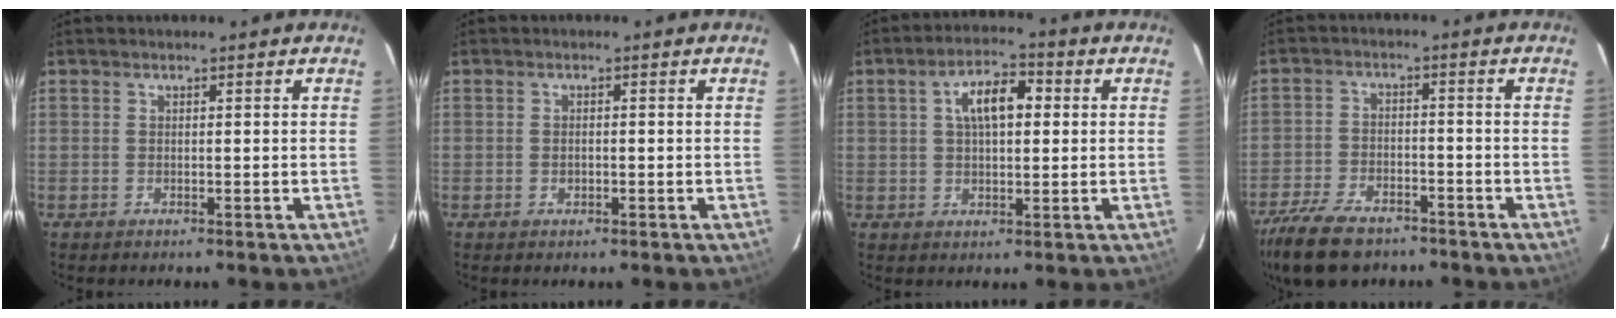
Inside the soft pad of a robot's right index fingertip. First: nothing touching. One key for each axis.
{"total": 1.0, "fx": -0.4, "fy": 0.8, "fz": 0.6, "tx": -0.011, "ty": 0.000, "tz": -0.005}
{"total": 7.6, "fx": 1.8, "fy": 3.6, "fz": 6.4, "tx": -0.112, "ty": 0.022, "tz": 0.031}
{"total": 13.3, "fx": -10.0, "fy": 6.1, "fz": 6.4, "tx": -0.163, "ty": -0.016, "tz": -0.176}